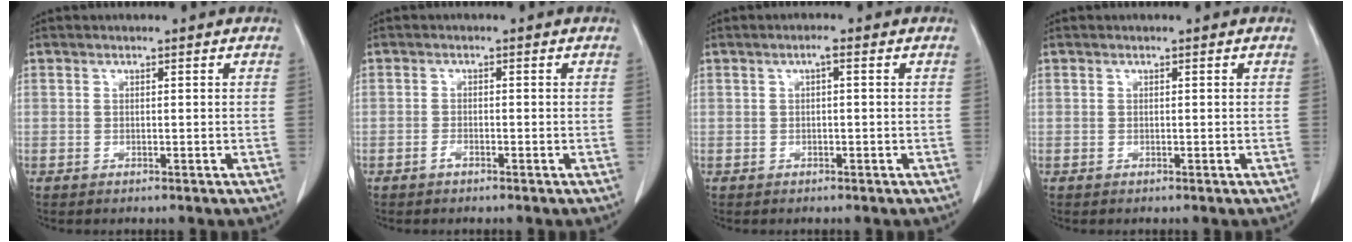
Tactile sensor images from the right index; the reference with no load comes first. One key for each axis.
{"total": 0.9, "fx": -0.7, "fy": 0.3, "fz": 0.5, "tx": -0.011, "ty": 0.001, "tz": -0.012}
{"total": 1.2, "fx": 0.3, "fy": 0.2, "fz": 1.1, "tx": -0.019, "ty": 0.004, "tz": 0.004}
{"total": 0.0}